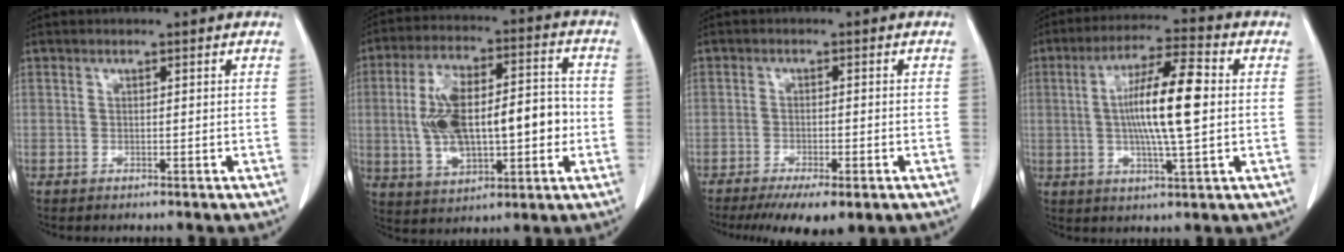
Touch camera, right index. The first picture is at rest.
{"total": 16.7, "force": [-1.0, 6.8, 15.2], "torque": [-0.276, 0.029, -0.005]}
{"total": 7.5, "force": [-4.9, 2.0, 5.4], "torque": [-0.078, -0.016, -0.073]}
{"total": 12.2, "force": [0.7, 1.1, 12.2], "torque": [-0.220, 0.007, 0.008]}